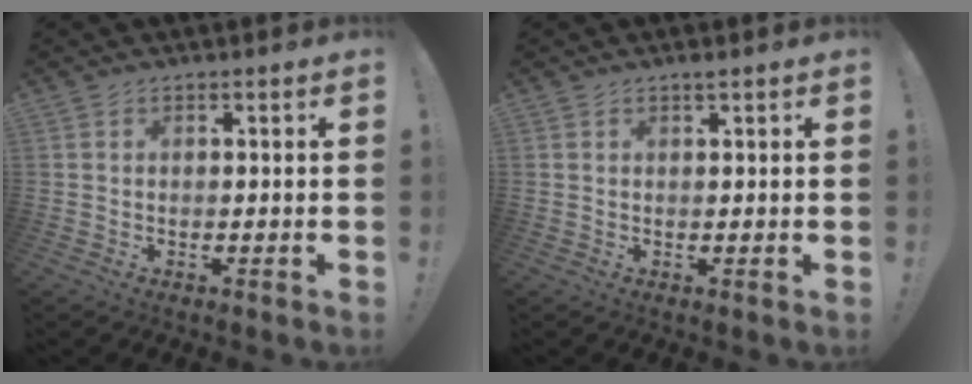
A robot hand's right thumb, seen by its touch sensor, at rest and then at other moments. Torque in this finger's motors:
{"motor_torque": [0.08, -0.04, 0.05, 0.06, 0.02]}